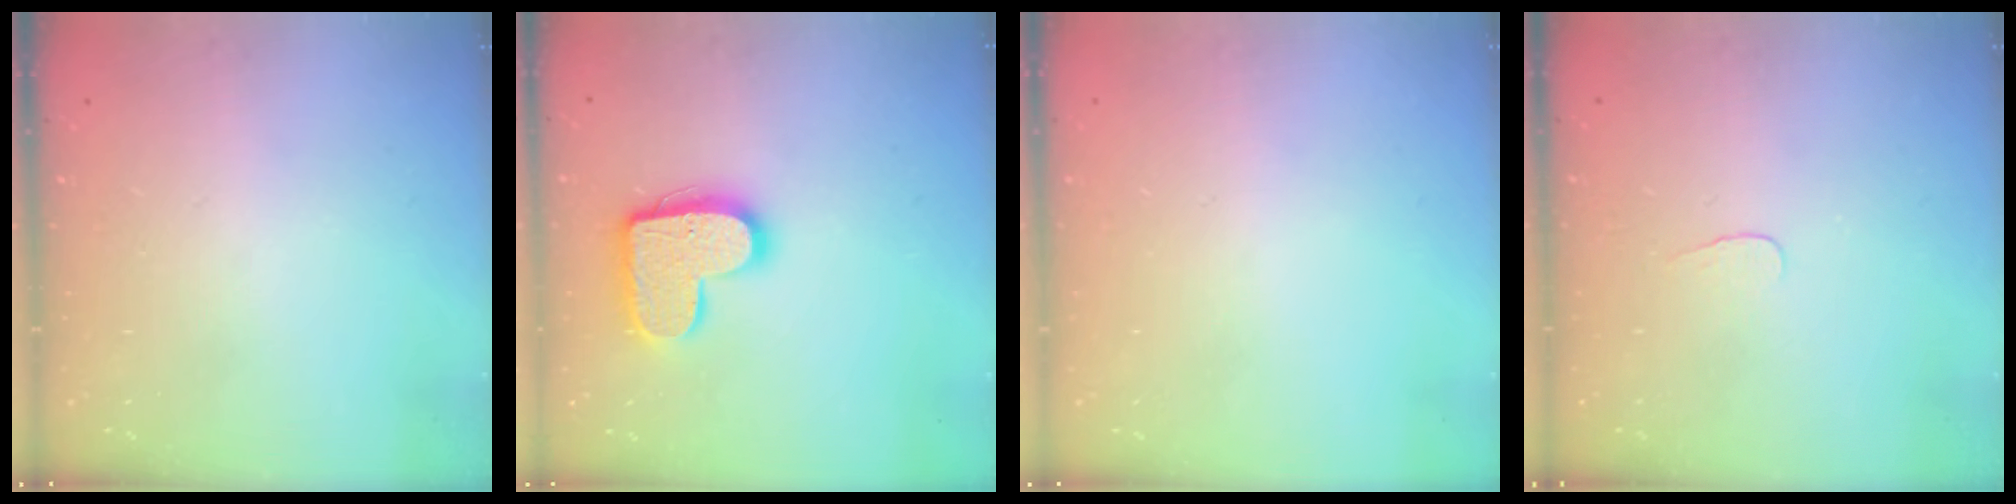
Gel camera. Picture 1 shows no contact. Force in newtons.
{"total": 14.9, "press": 14.9, "slide": 1.0}
{"total": 0.6, "press": 0.6, "slide": 0.2}
{"total": 2.8, "press": 2.7, "slide": 0.3}